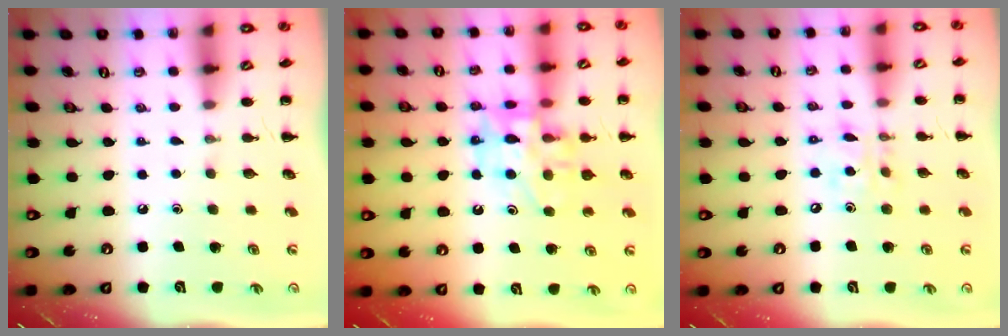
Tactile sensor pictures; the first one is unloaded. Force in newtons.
{"total": 14.2, "press": 13.8, "slide": 3.0}
{"total": 9.1, "press": 8.9, "slide": 1.9}